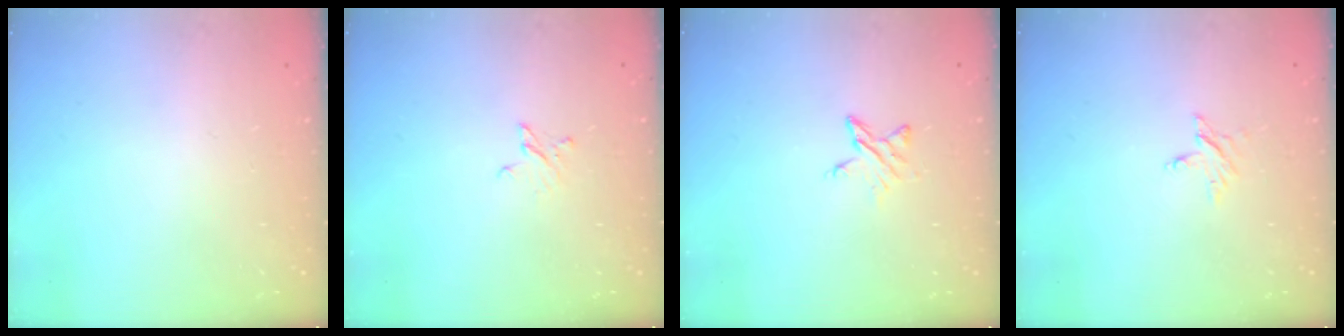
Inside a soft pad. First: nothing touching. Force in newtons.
{"total": 2.9, "press": 2.9, "slide": 0.2}
{"total": 4.7, "press": 4.7, "slide": 0.5}
{"total": 2.4, "press": 2.4, "slide": 0.2}